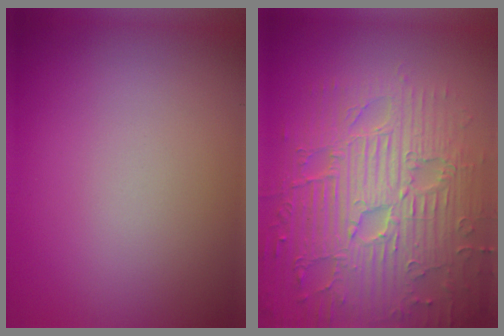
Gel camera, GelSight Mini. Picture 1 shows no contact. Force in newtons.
{"total": 10.0, "press": 6.9, "slide": 7.2}